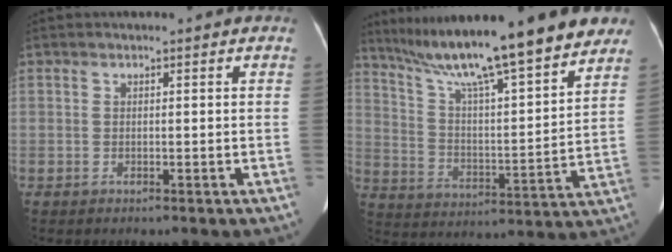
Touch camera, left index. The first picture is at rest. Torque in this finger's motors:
{"motor_torque": [0.24, -1.90, 1.06, 0.21]}